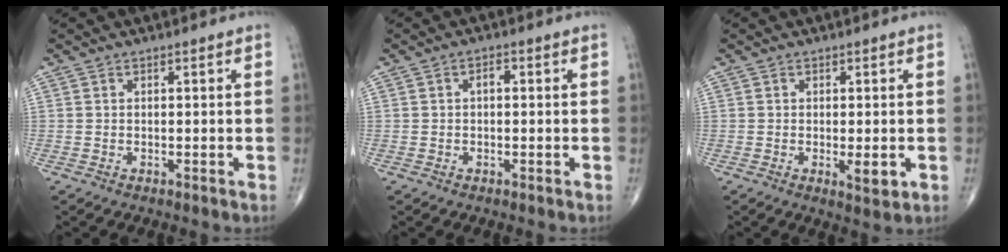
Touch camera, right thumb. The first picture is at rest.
{"total": 1.4, "force": [0.0, 0.9, 1.1], "torque": [-0.014, 0.005, -0.004]}
{"total": 3.2, "force": [-0.6, 1.1, 2.9], "torque": [-0.042, -0.009, -0.008]}